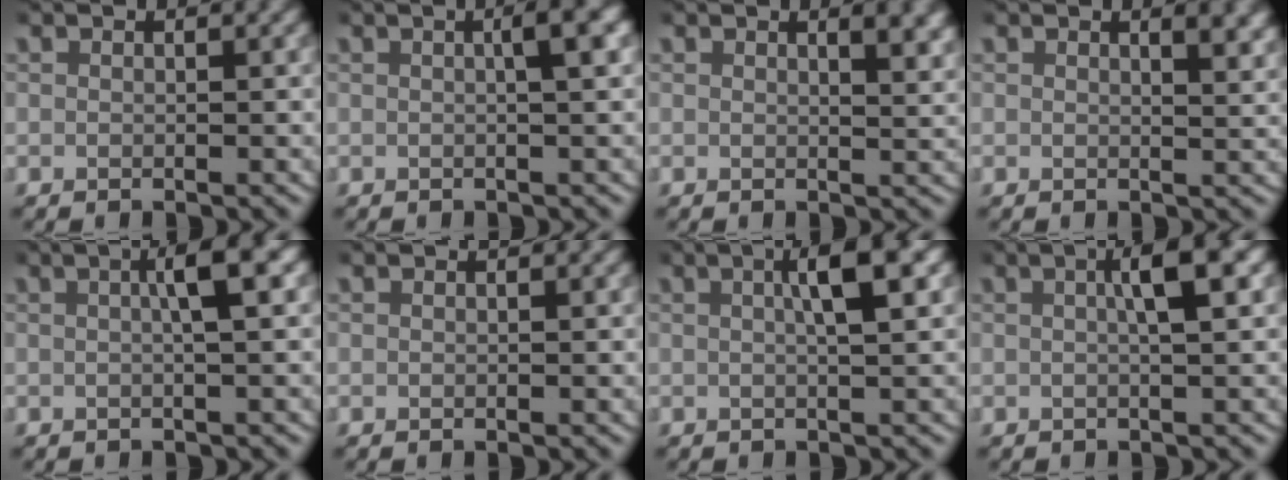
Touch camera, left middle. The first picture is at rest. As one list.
[{"total": 2.5, "force": [0.5, 0.2, 2.4], "torque": [-0.032, 0.014, 0.002]}, {"total": 1.9, "force": [1.2, 0.2, 1.5], "torque": [-0.014, -0.005, 0.020]}, {"total": 1.8, "force": [1.2, 0.2, 1.3], "torque": [-0.011, -0.006, 0.019]}, {"total": 3.2, "force": [0.5, 0.1, 3.1], "torque": [-0.047, 0.017, 0.001]}, {"total": 0.0}, {"total": 3.8, "force": [1.0, 0.3, 3.7], "torque": [-0.058, 0.014, 0.009]}, {"total": 3.5, "force": [0.7, 0.2, 3.4], "torque": [-0.053, 0.015, 0.005]}]